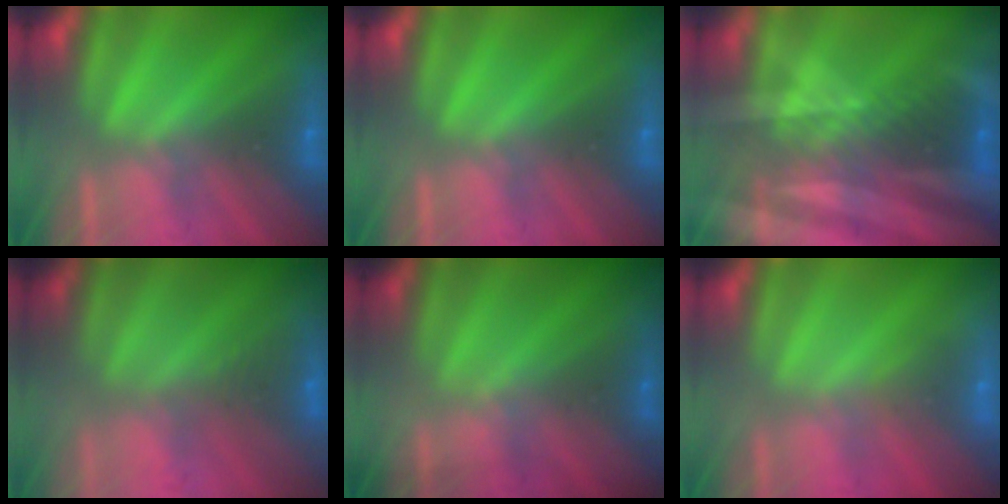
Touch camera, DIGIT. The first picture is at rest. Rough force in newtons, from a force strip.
{"total": 0.0}
{"total": 2.9}
{"total": 2.4}
{"total": 1.7}
{"total": 2.8}